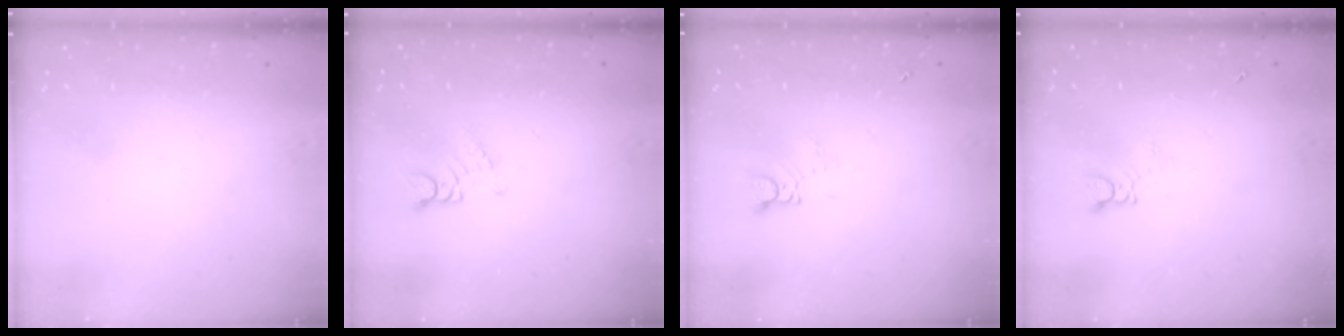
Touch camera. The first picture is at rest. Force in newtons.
{"total": 2.0, "press": 2.0, "slide": 0.2}
{"total": 2.1, "press": 2.0, "slide": 0.3}
{"total": 1.4, "press": 1.4, "slide": 0.2}